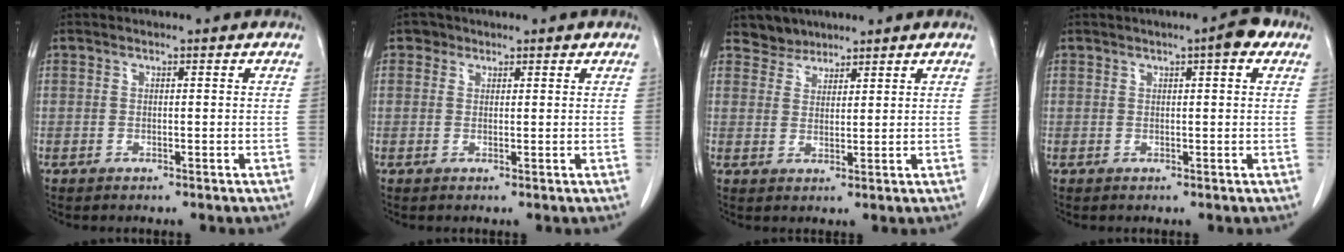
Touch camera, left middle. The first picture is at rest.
{"total": 1.6, "force": [1.0, 1.2, 0.0], "torque": [0.007, 0.001, 0.010]}
{"total": 3.0, "force": [2.6, 1.3, -0.5], "torque": [0.010, 0.002, 0.045]}
{"total": 3.5, "force": [1.8, 0.7, 3.0], "torque": [-0.040, 0.007, 0.020]}